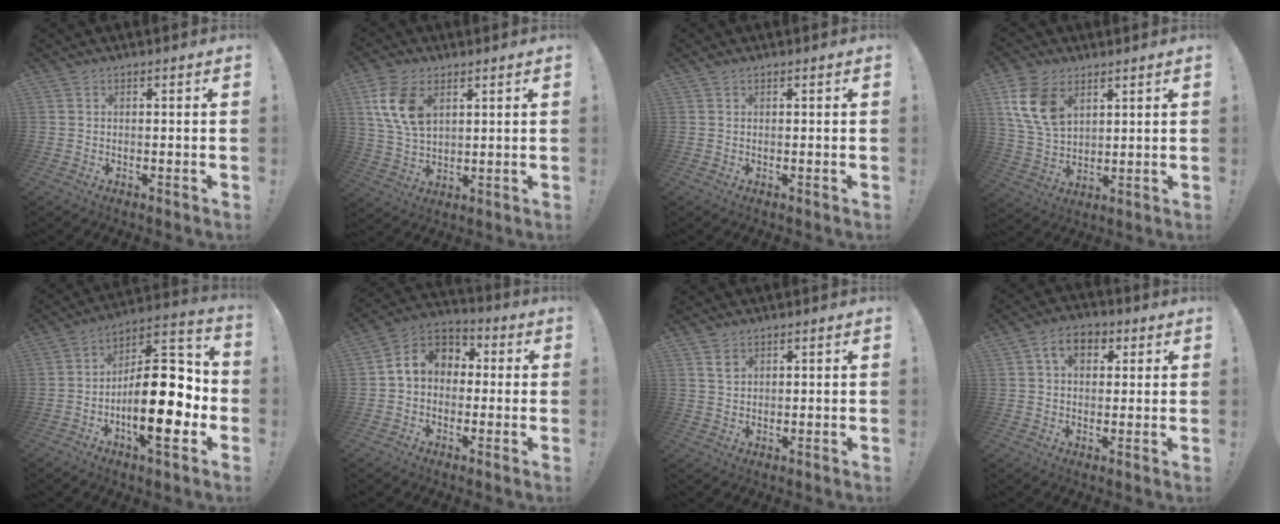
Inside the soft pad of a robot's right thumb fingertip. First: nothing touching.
{"total": 12.2, "force": [5.0, 7.6, 8.1], "torque": [-0.160, -0.009, 0.093]}
{"total": 0.6, "force": [0.5, 0.4, 0.2], "torque": [-0.001, -0.001, 0.008]}
{"total": 13.3, "force": [6.1, 8.8, 7.8], "torque": [-0.156, -0.014, 0.122]}
{"total": 22.2, "force": [-5.3, 8.9, 19.7], "torque": [-0.323, 0.023, -0.077]}
{"total": 8.2, "force": [0.4, 6.8, 4.6], "torque": [-0.073, 0.019, 0.016]}
{"total": 2.3, "force": [1.5, 1.4, 1.0], "torque": [-0.012, -0.006, 0.027]}
{"total": 8.0, "force": [2.7, 5.5, 5.2], "torque": [-0.069, 0.005, 0.045]}